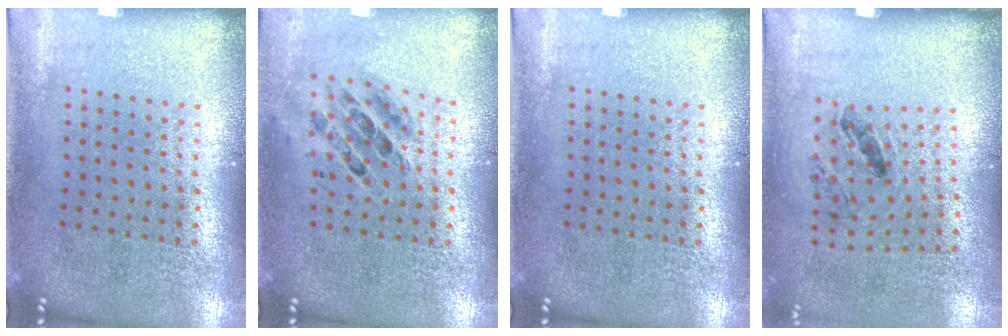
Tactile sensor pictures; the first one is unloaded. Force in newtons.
{"total": 0.7, "press": 0.7, "slide": 0.1}
{"total": 0.0}
{"total": 1.2, "press": 0.7, "slide": 0.9}